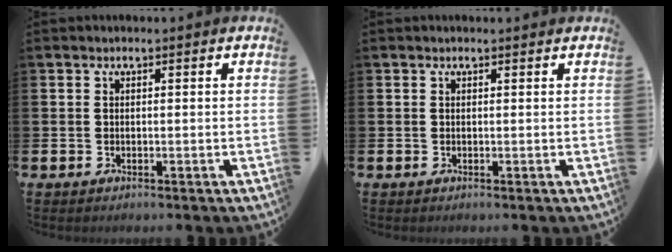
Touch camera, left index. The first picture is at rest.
{"total": 0.0}